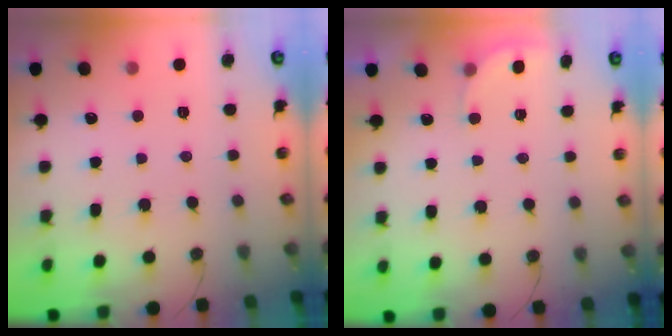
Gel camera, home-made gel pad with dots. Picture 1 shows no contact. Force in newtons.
{"total": 2.3, "press": 2.3, "slide": 0.5}